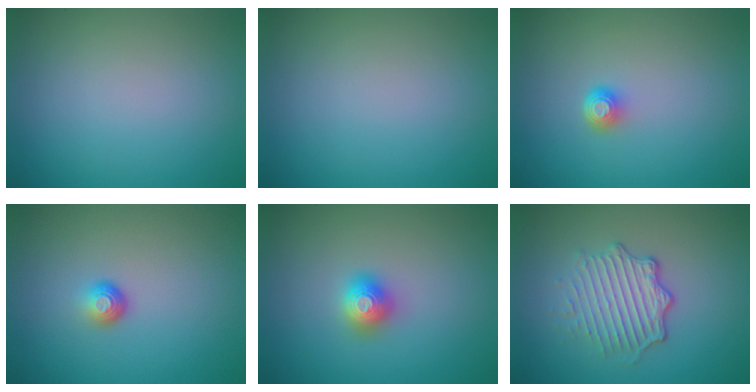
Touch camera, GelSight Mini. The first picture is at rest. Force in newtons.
{"total": 0.0}
{"total": 1.5, "press": 1.1, "slide": 1.1}
{"total": 1.6, "press": 1.0, "slide": 1.2}
{"total": 2.0, "press": 2.0, "slide": 0.2}
{"total": 4.7, "press": 3.4, "slide": 3.2}